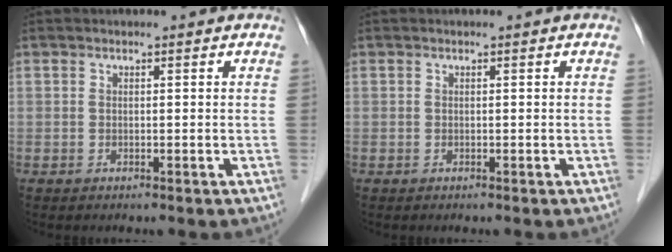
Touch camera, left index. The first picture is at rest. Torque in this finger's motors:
{"motor_torque": [0.00, 0.00, 0.00, 0.00]}